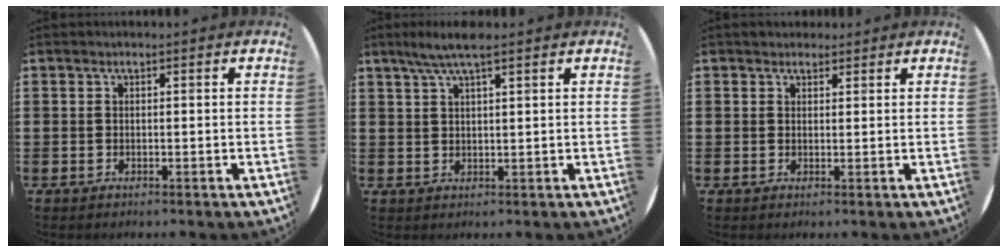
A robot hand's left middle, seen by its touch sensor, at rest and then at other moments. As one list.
[{"total": 4.3, "force": [3.1, 0.5, 2.9], "torque": [-0.062, 0.005, 0.054]}, {"total": 1.4, "force": [1.3, 0.5, -0.1], "torque": [0.008, 0.001, 0.024]}]